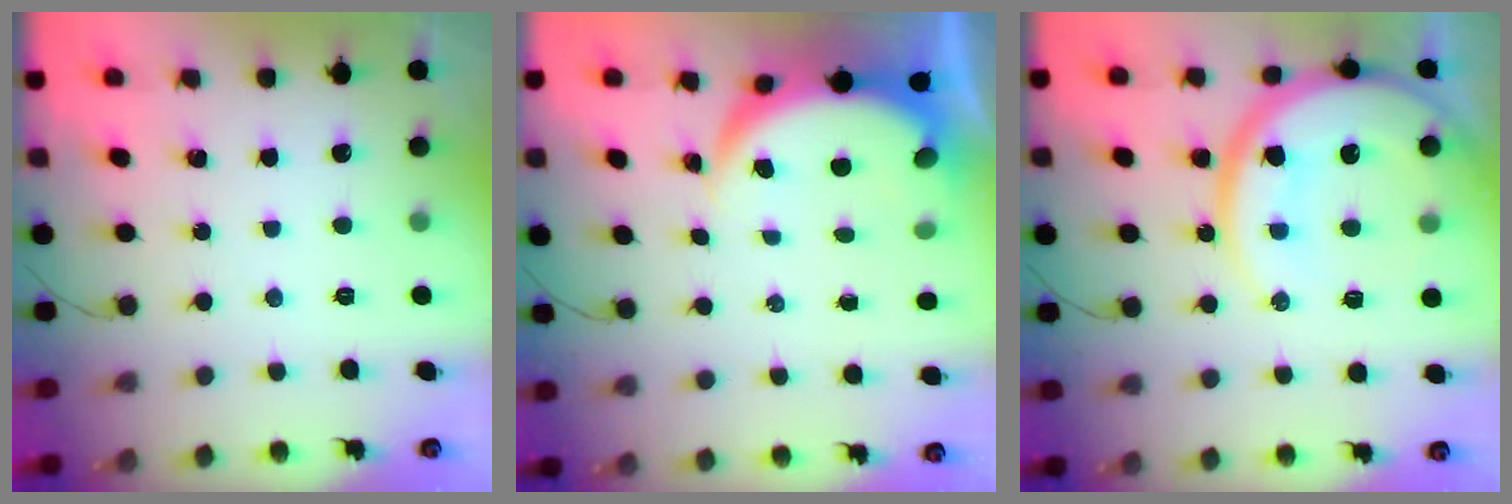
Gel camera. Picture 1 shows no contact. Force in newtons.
{"total": 5.0, "press": 4.9, "slide": 0.5}
{"total": 18.3, "press": 18.2, "slide": 1.7}